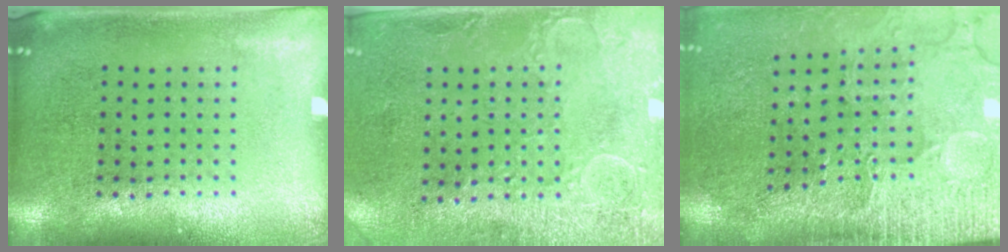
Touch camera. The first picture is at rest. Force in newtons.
{"total": 2.9, "press": 2.5, "slide": 1.5}
{"total": 3.5, "press": 3.4, "slide": 0.7}